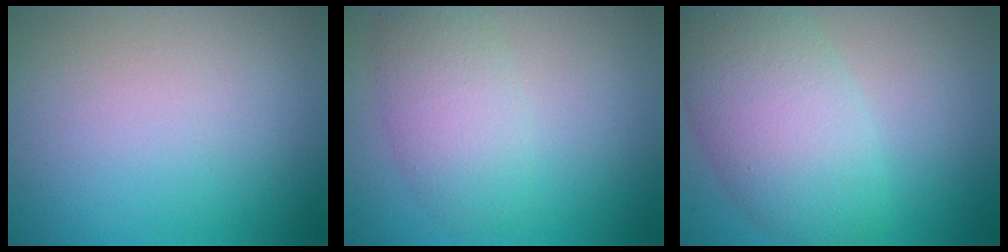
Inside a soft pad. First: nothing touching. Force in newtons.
{"total": 3.9, "press": 3.9, "slide": 0.2}
{"total": 7.6, "press": 7.6, "slide": 0.1}